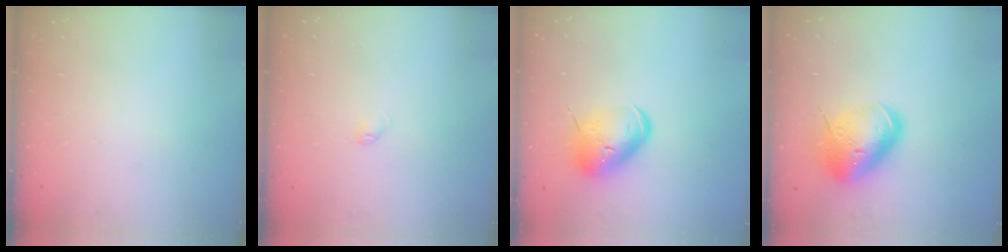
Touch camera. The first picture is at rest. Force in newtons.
{"total": 2.7, "press": 2.6, "slide": 0.4}
{"total": 10.0, "press": 9.8, "slide": 1.9}
{"total": 18.4, "press": 18.1, "slide": 3.1}